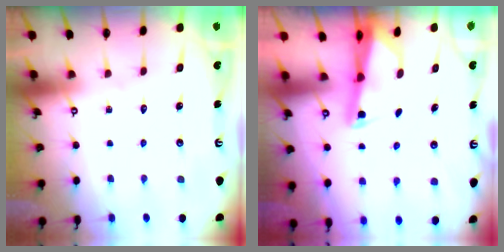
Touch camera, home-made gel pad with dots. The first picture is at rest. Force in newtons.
{"total": 2.9, "press": 2.8, "slide": 0.5}